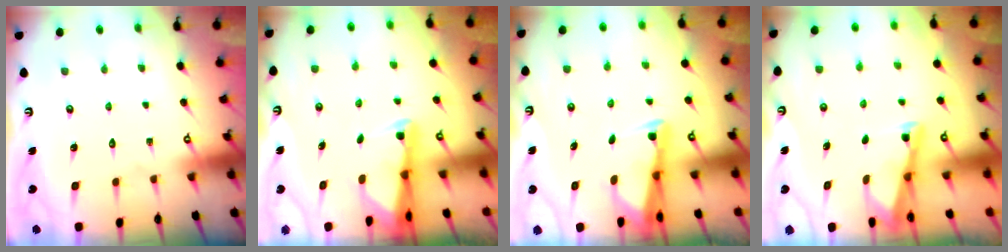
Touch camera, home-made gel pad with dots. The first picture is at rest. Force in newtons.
{"total": 2.8, "press": 2.7, "slide": 0.6}
{"total": 2.4, "press": 2.3, "slide": 0.5}
{"total": 3.0, "press": 3.0, "slide": 0.3}